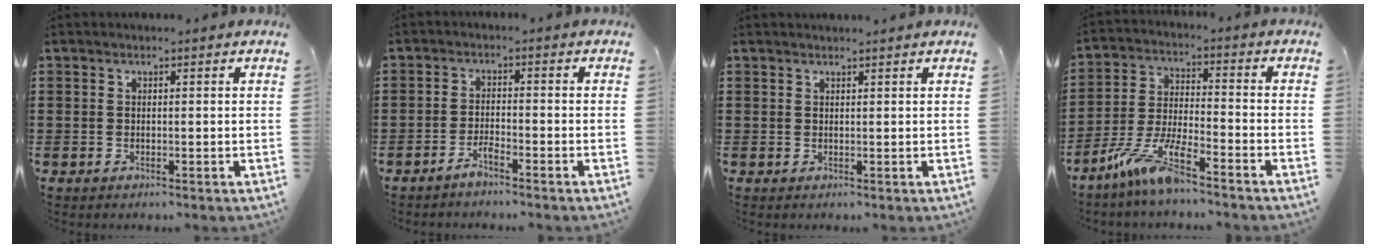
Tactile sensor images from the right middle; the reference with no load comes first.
{"total": 2.2, "force": [-2.0, 0.0, 1.0], "torque": [-0.021, 0.004, -0.038]}
{"total": 0.8, "force": [0.7, -0.4, 0.1], "torque": [-0.005, -0.006, 0.016]}
{"total": 8.8, "force": [-6.9, 0.7, 5.5], "torque": [-0.132, -0.013, -0.139]}